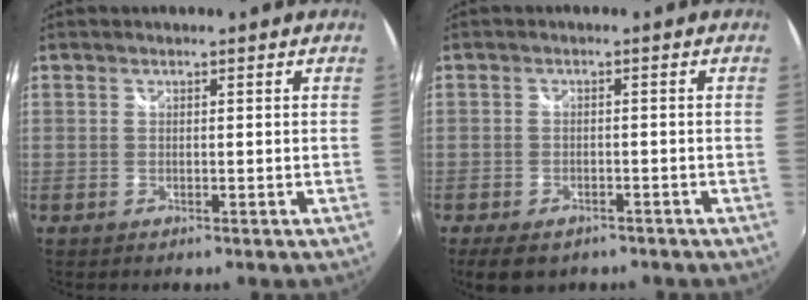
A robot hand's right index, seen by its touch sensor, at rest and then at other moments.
{"total": 7.0, "force": [-4.9, 3.6, 3.4], "torque": [-0.081, -0.017, -0.073]}